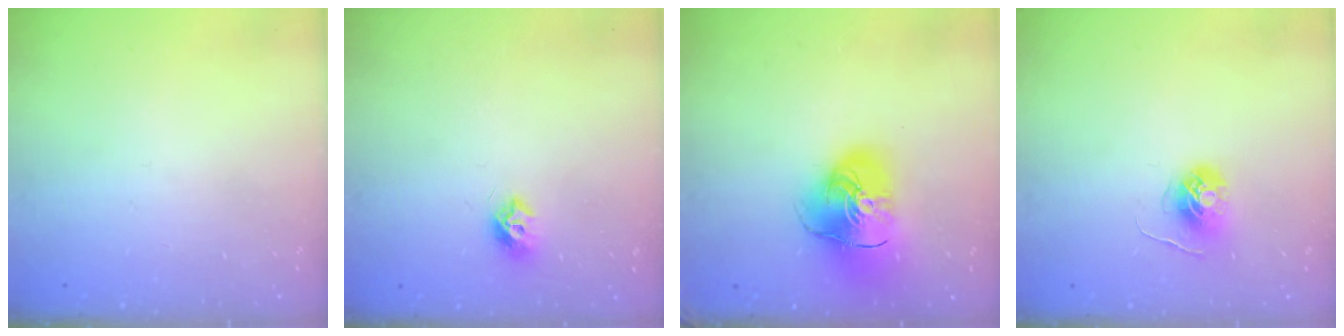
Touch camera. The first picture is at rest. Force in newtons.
{"total": 7.3, "press": 7.2, "slide": 0.3}
{"total": 14.7, "press": 14.5, "slide": 2.2}
{"total": 5.9, "press": 5.9, "slide": 0.3}